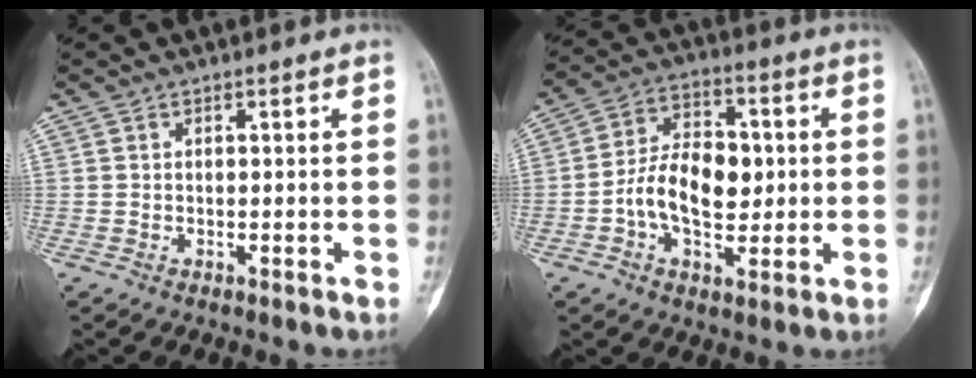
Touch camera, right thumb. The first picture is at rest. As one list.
[{"total": 12.8, "force": [-0.8, 7.8, 10.1], "torque": [-0.150, 0.020, -0.017]}]